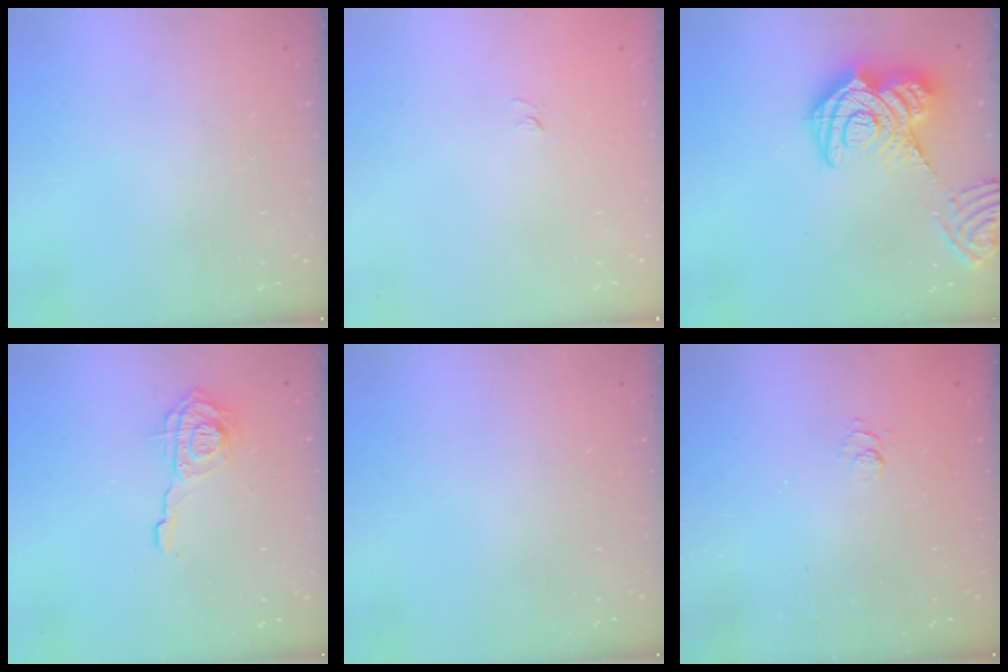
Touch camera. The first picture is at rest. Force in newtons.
{"total": 3.3, "press": 3.1, "slide": 1.0}
{"total": 20.4, "press": 20.3, "slide": 2.1}
{"total": 10.3, "press": 10.3, "slide": 1.0}
{"total": 0.0}
{"total": 2.5, "press": 2.0, "slide": 1.4}